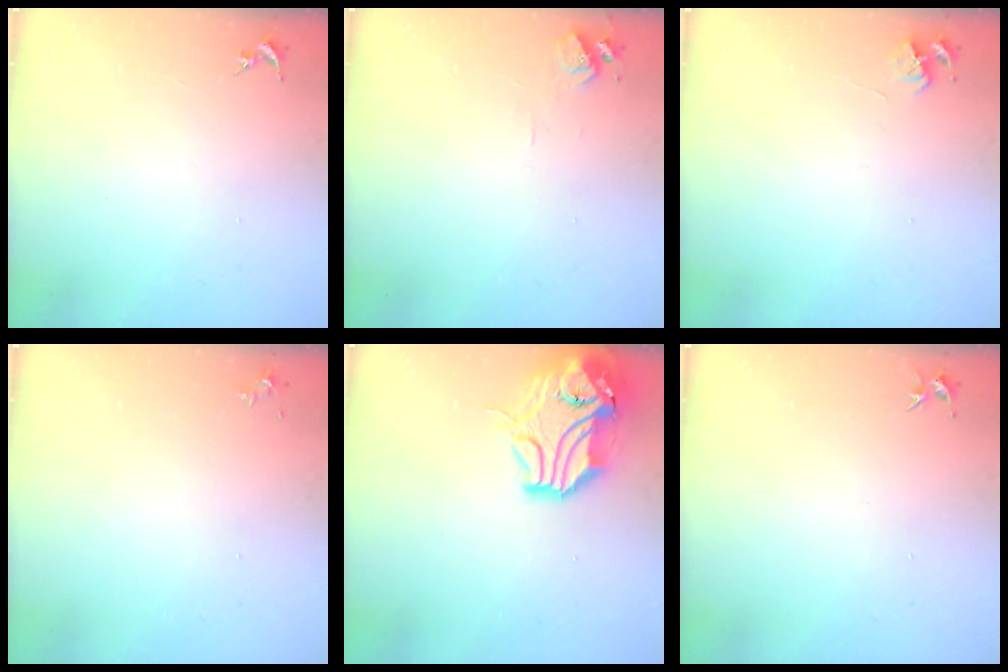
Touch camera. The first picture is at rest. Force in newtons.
{"total": 6.4, "press": 6.4, "slide": 0.8}
{"total": 4.5, "press": 4.4, "slide": 0.6}
{"total": 3.5, "press": 3.4, "slide": 0.5}
{"total": 16.2, "press": 16.1, "slide": 2.2}
{"total": 3.4, "press": 3.4, "slide": 0.4}